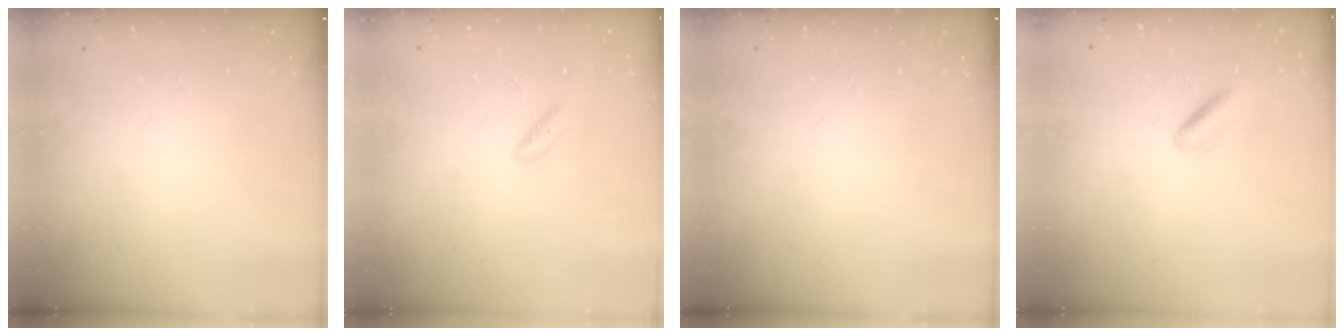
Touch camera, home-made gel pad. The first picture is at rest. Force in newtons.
{"total": 1.0, "press": 0.9, "slide": 0.5}
{"total": 0.0}
{"total": 3.1, "press": 3.0, "slide": 0.8}